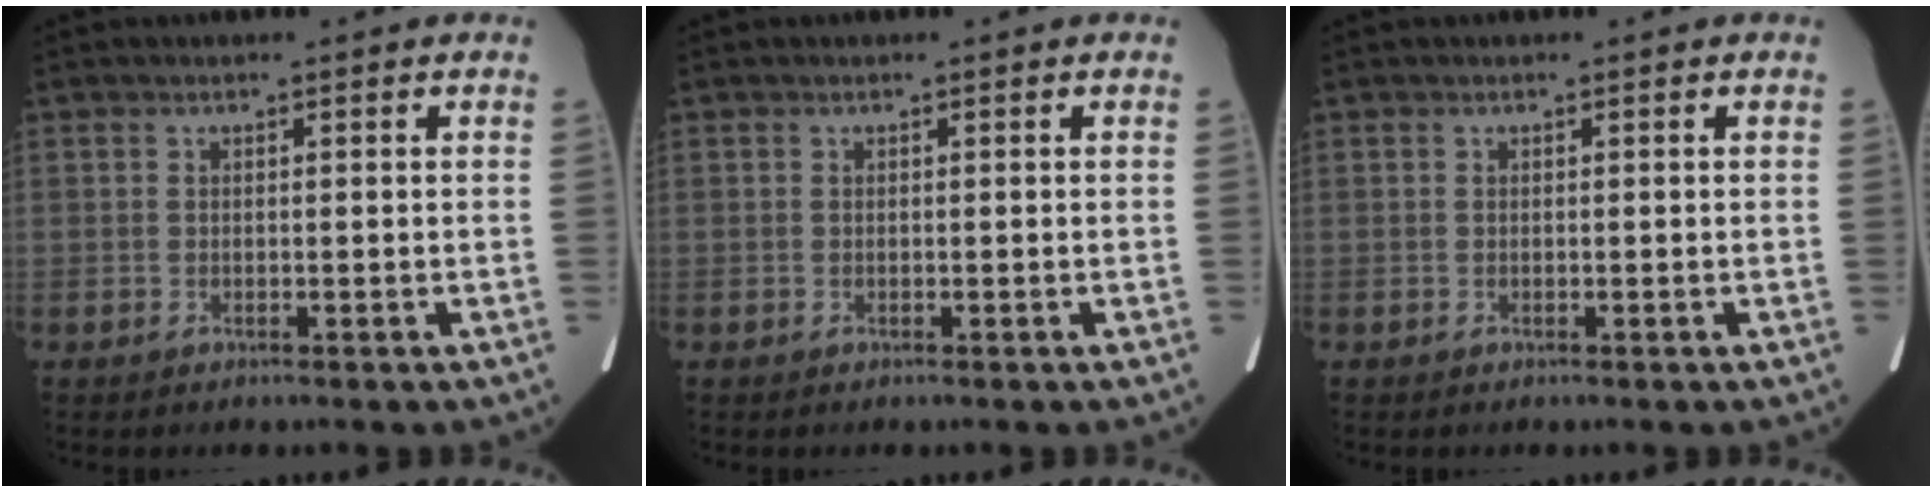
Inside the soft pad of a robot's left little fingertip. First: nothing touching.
{"total": 0.0}
{"total": 0.0}